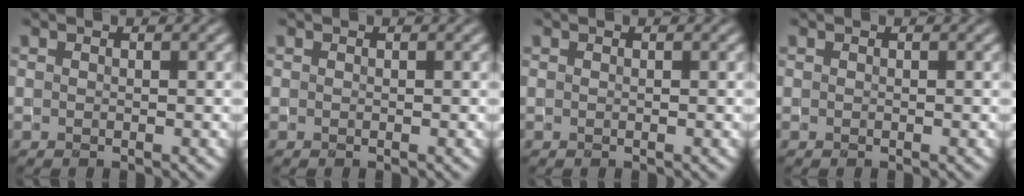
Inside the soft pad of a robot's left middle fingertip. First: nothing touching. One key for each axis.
{"total": 0.0}
{"total": 0.0}
{"total": 0.0}